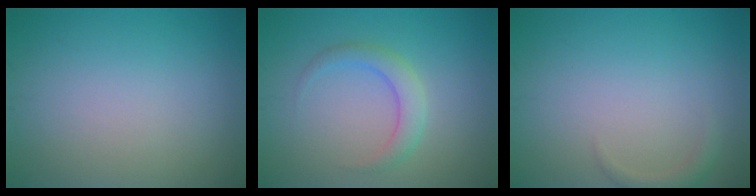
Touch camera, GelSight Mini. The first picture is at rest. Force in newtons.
{"total": 2.4, "press": 2.4, "slide": 0.0}
{"total": 1.2, "press": 1.2, "slide": 0.1}